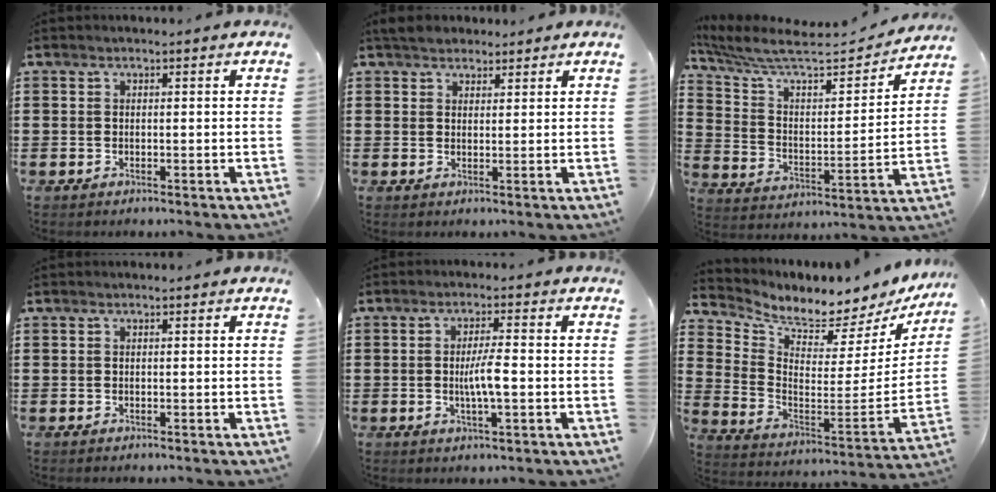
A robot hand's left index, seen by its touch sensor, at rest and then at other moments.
{"total": 2.6, "force": [2.3, 1.3, 0.3], "torque": [-0.014, 0.006, 0.044]}
{"total": 8.1, "force": [7.1, 1.1, 3.8], "torque": [-0.106, -0.052, 0.116]}
{"total": 0.0}
{"total": 4.4, "force": [-0.5, 0.7, 4.3], "torque": [-0.082, 0.000, -0.013]}
{"total": 4.8, "force": [4.5, 0.8, 1.4], "torque": [-0.042, -0.063, 0.068]}